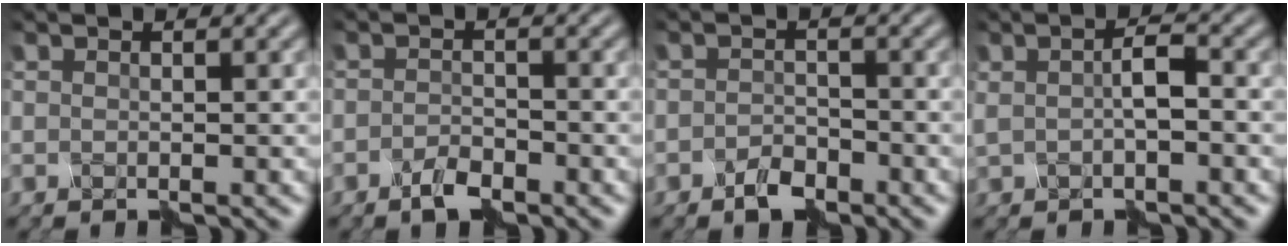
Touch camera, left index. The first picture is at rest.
{"total": 1.6, "force": [-1.5, 0.2, 0.6], "torque": [-0.024, 0.004, -0.033]}
{"total": 1.7, "force": [-1.5, 0.5, 0.4], "torque": [-0.015, 0.007, -0.031]}
{"total": 1.4, "force": [-0.2, 0.1, 1.4], "torque": [-0.036, 0.006, -0.004]}